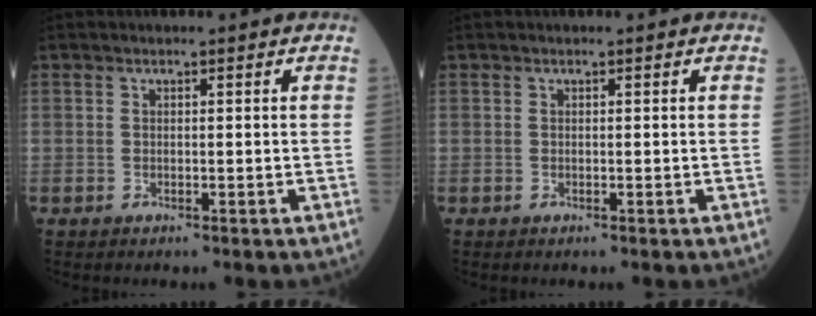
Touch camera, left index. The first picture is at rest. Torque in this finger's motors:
{"motor_torque": [-0.01, 0.01, 0.02, 0.00]}